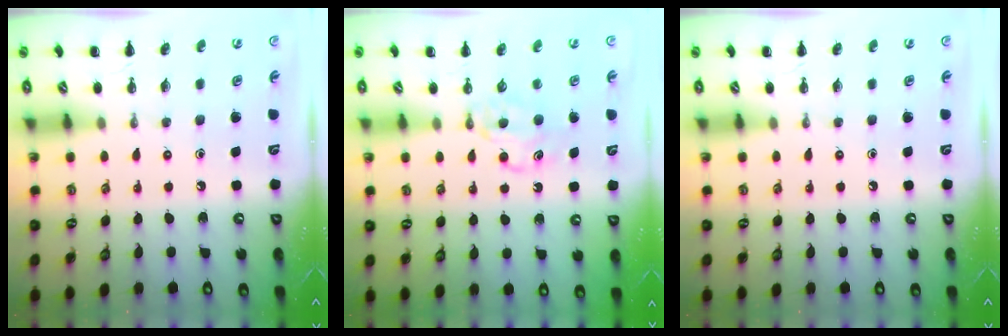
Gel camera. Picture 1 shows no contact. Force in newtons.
{"total": 5.5, "press": 5.3, "slide": 1.7}
{"total": 0.0}